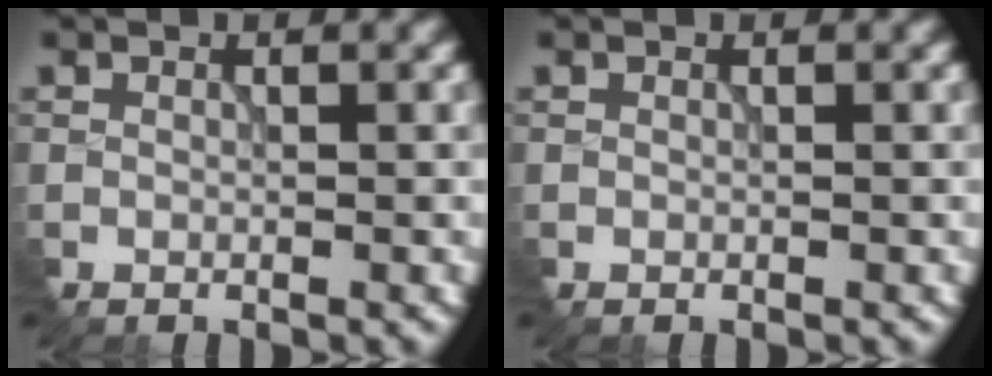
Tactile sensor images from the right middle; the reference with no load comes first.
{"total": 0.0}